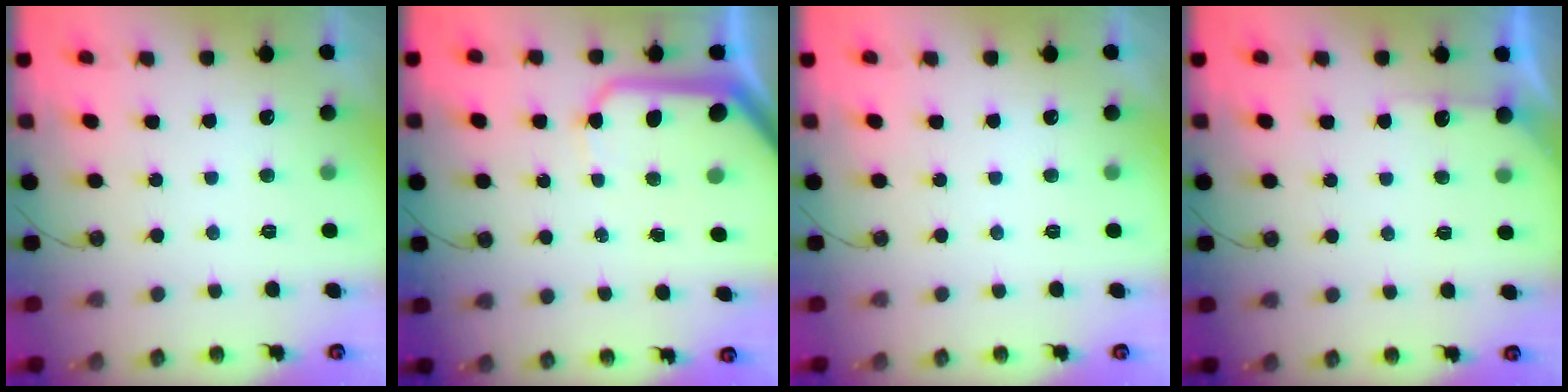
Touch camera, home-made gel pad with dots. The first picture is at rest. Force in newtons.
{"total": 13.0, "press": 12.9, "slide": 1.5}
{"total": 0.0}
{"total": 5.5, "press": 5.5, "slide": 0.4}